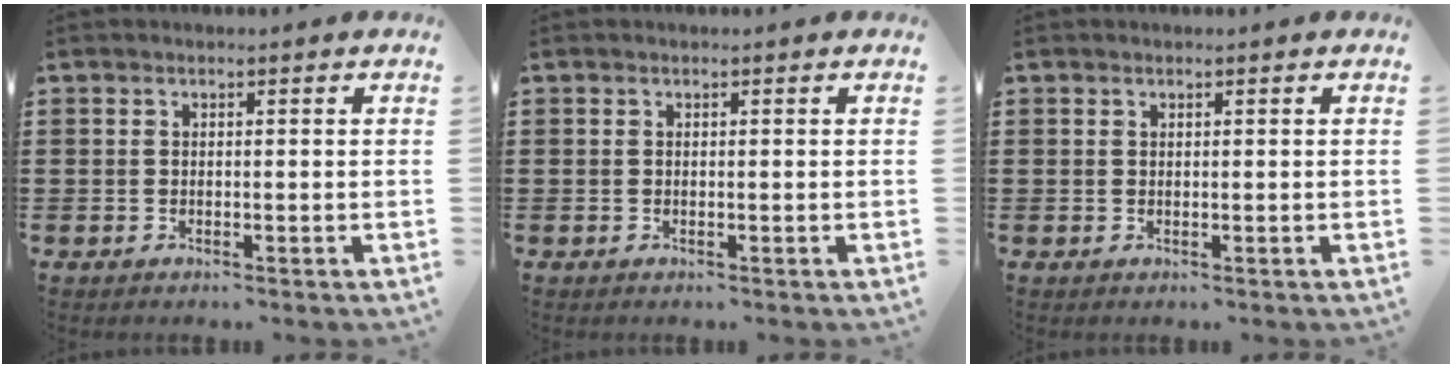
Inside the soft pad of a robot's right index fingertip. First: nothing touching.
{"total": 0.0}
{"total": 0.0}